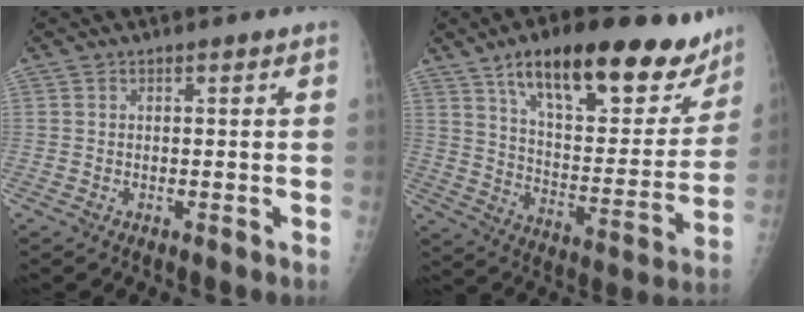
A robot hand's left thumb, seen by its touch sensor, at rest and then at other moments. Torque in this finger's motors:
{"motor_torque": [0.43, 0.39, 1.47, -1.30, 0.13]}